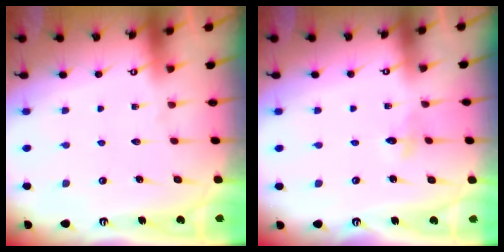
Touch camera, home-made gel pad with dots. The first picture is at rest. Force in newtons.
{"total": 2.6, "press": 2.6, "slide": 0.3}